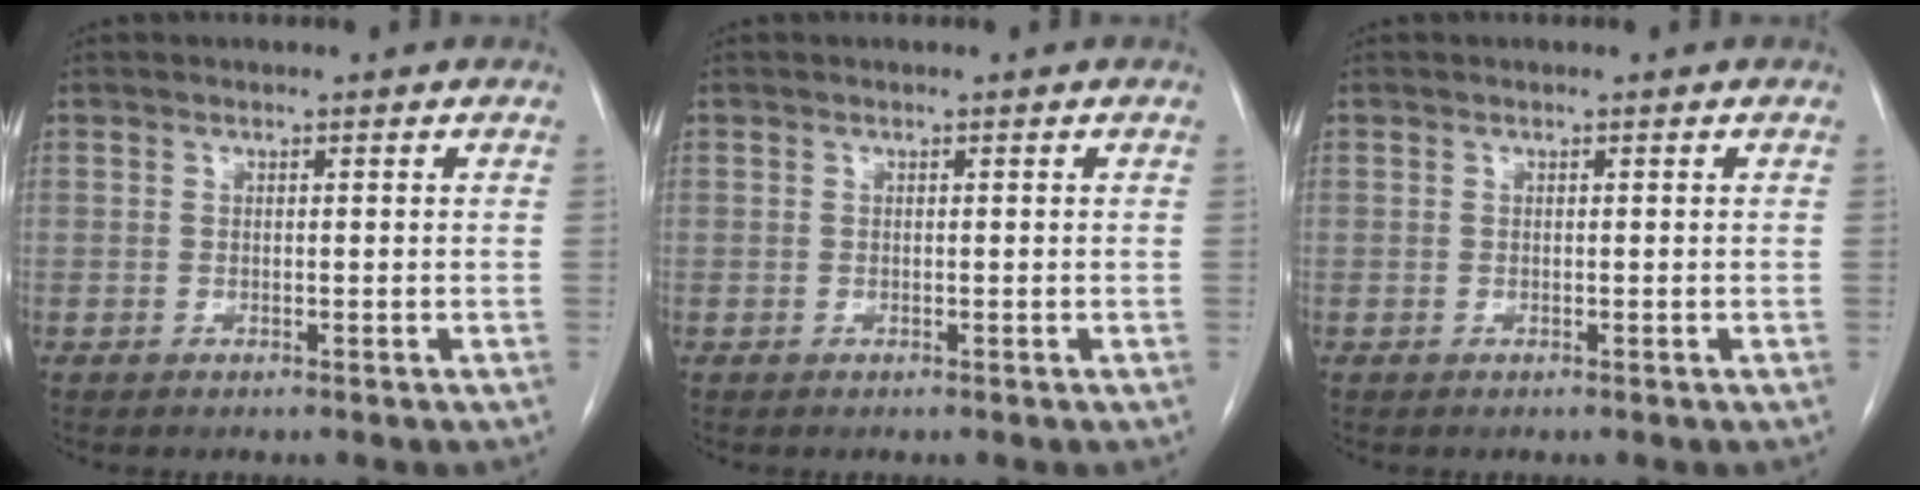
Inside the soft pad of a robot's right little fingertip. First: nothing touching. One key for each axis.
{"total": 0.0}
{"total": 0.0}